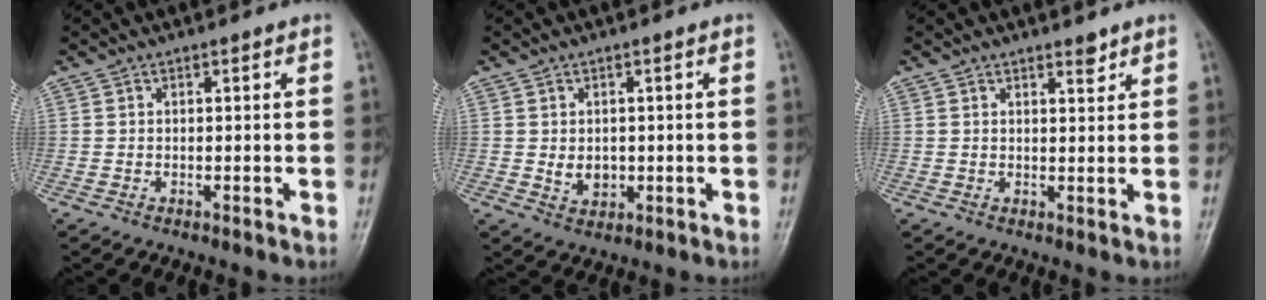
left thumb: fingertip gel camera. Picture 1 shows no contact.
{"total": 3.5, "force": [0.0, 2.7, 2.2], "torque": [-0.024, -0.004, 0.010]}
{"total": 2.1, "force": [1.7, 0.7, 1.1], "torque": [-0.008, -0.012, 0.025]}